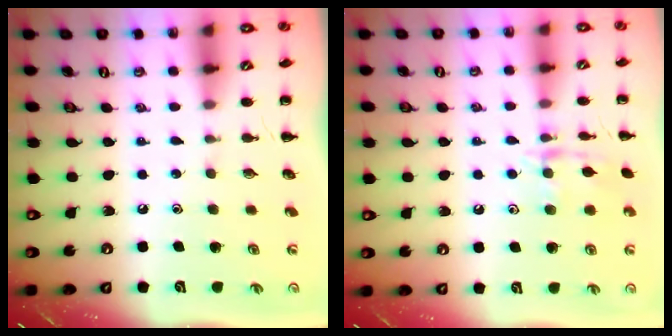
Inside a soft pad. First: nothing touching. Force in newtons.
{"total": 11.0, "press": 11.0, "slide": 0.6}